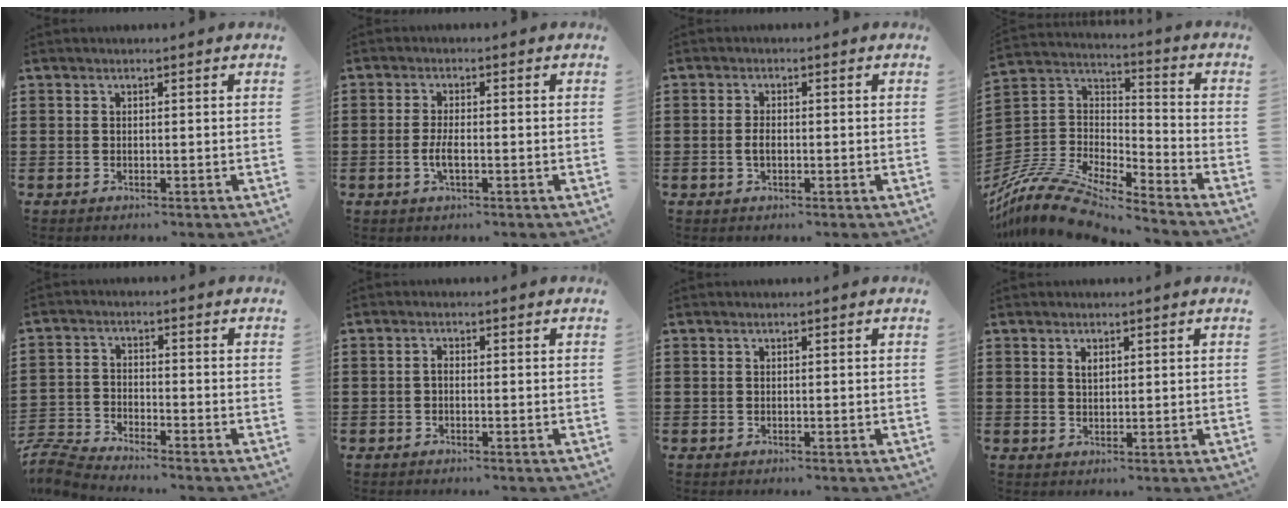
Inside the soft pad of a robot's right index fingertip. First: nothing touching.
{"total": 3.0, "force": [-0.8, 0.8, 2.8], "torque": [-0.057, -0.002, -0.017]}
{"total": 1.9, "force": [-0.3, 1.0, 1.6], "torque": [-0.031, 0.003, -0.005]}
{"total": 11.6, "force": [-10.5, 2.3, 4.3], "torque": [-0.113, 0.011, -0.219]}
{"total": 4.6, "force": [-4.6, 0.2, 0.5], "torque": [-0.041, -0.009, -0.102]}
{"total": 1.0, "force": [-0.5, 0.4, 0.8], "torque": [-0.016, -0.002, -0.009]}
{"total": 0.0}
{"total": 1.3, "force": [0.7, 0.7, 0.8], "torque": [-0.018, 0.005, 0.012]}